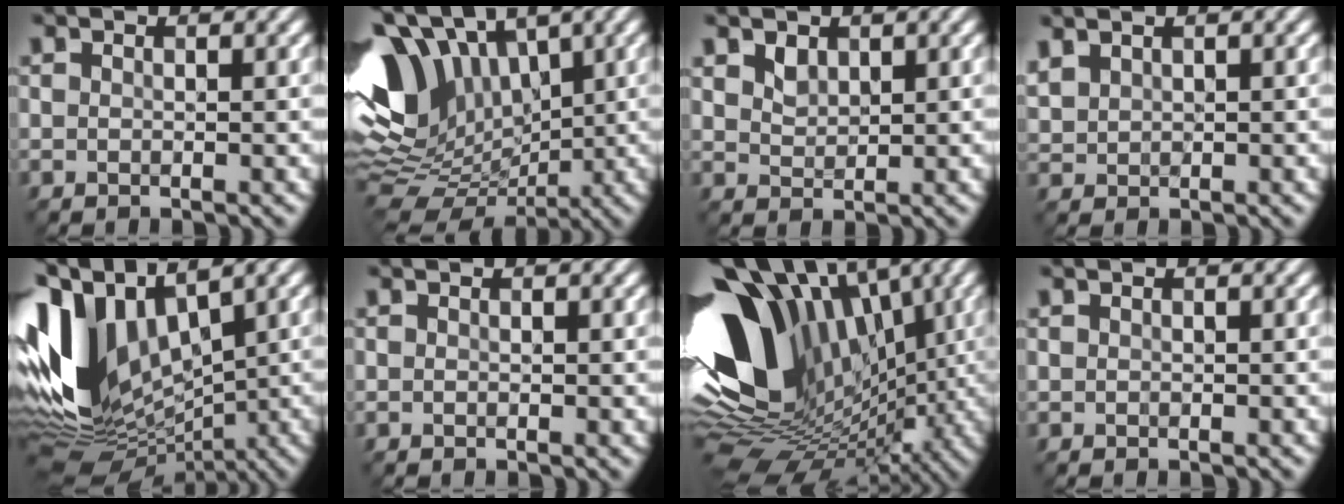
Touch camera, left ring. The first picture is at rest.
{"total": 13.1, "force": [3.6, 8.1, 9.7], "torque": [-0.202, 0.028, 0.068]}
{"total": 1.0, "force": [0.7, 0.7, 0.3], "torque": [-0.009, 0.000, 0.024]}
{"total": 1.3, "force": [1.1, 0.6, 0.4], "torque": [-0.015, 0.010, 0.037]}
{"total": 12.6, "force": [0.9, 8.2, 9.5], "torque": [-0.213, 0.012, 0.017]}
{"total": 0.0}
{"total": 16.0, "force": [1.8, 10.7, 11.7], "torque": [-0.239, 0.025, 0.030]}
{"total": 0.0}